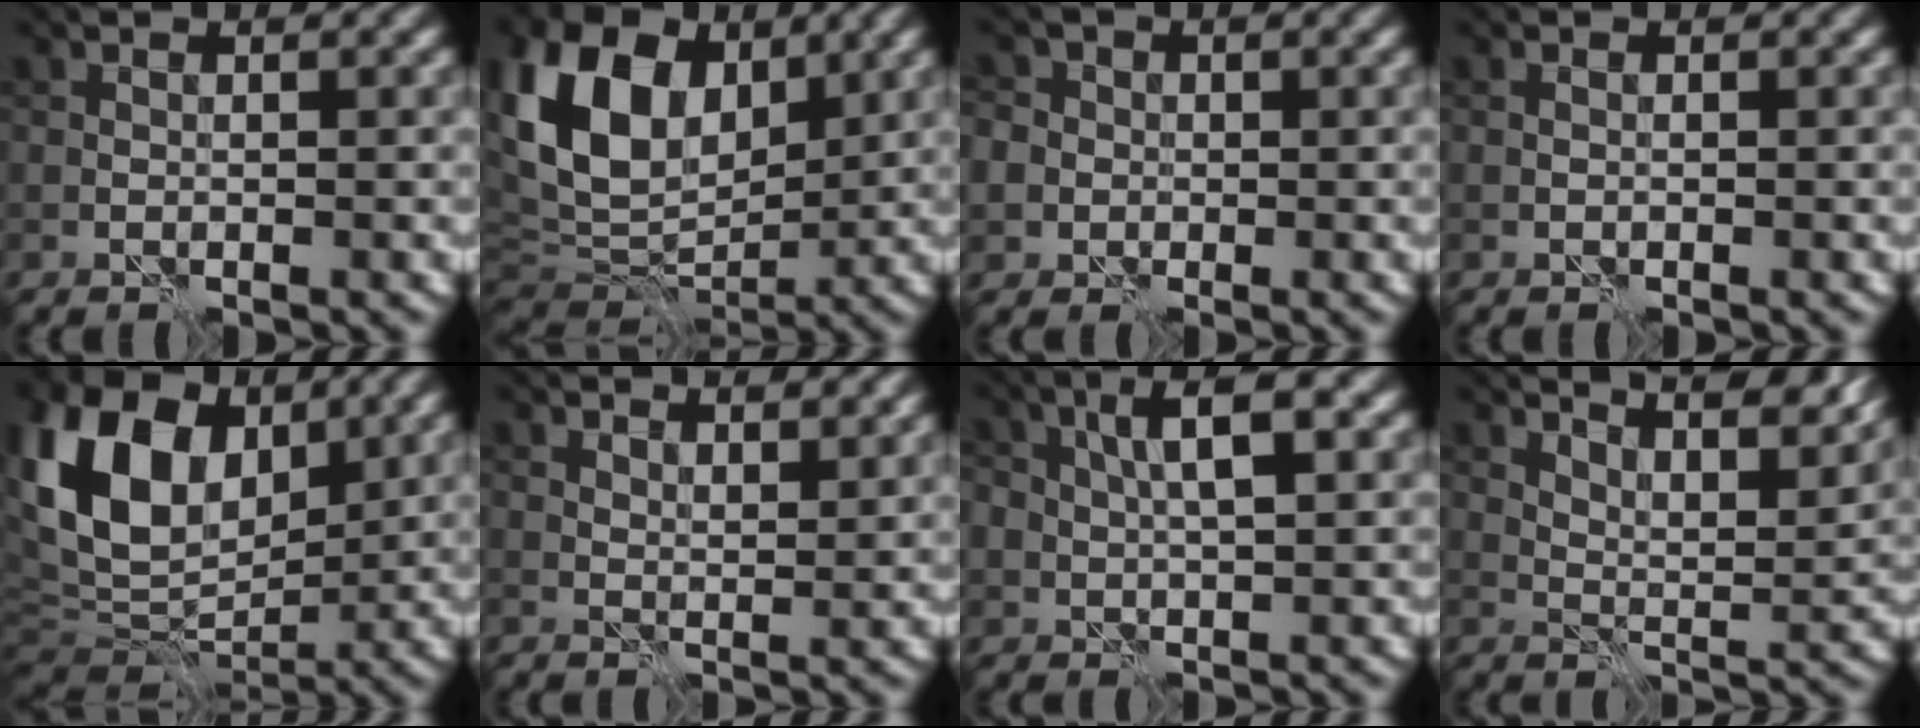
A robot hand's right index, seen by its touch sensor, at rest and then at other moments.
{"total": 11.3, "force": [3.2, 7.6, 7.6], "torque": [-0.162, 0.010, 0.054]}
{"total": 4.6, "force": [0.7, 4.3, 1.5], "torque": [-0.024, 0.031, -0.013]}
{"total": 0.0}
{"total": 12.6, "force": [3.6, 8.3, 8.7], "torque": [-0.189, 0.016, 0.059]}
{"total": 4.5, "force": [3.6, 1.4, 2.4], "torque": [-0.029, 0.013, 0.037]}
{"total": 4.4, "force": [1.5, 2.1, 3.6], "torque": [-0.066, 0.008, 0.025]}
{"total": 10.5, "force": [8.1, 2.7, 6.1], "torque": [-0.073, 0.013, 0.091]}